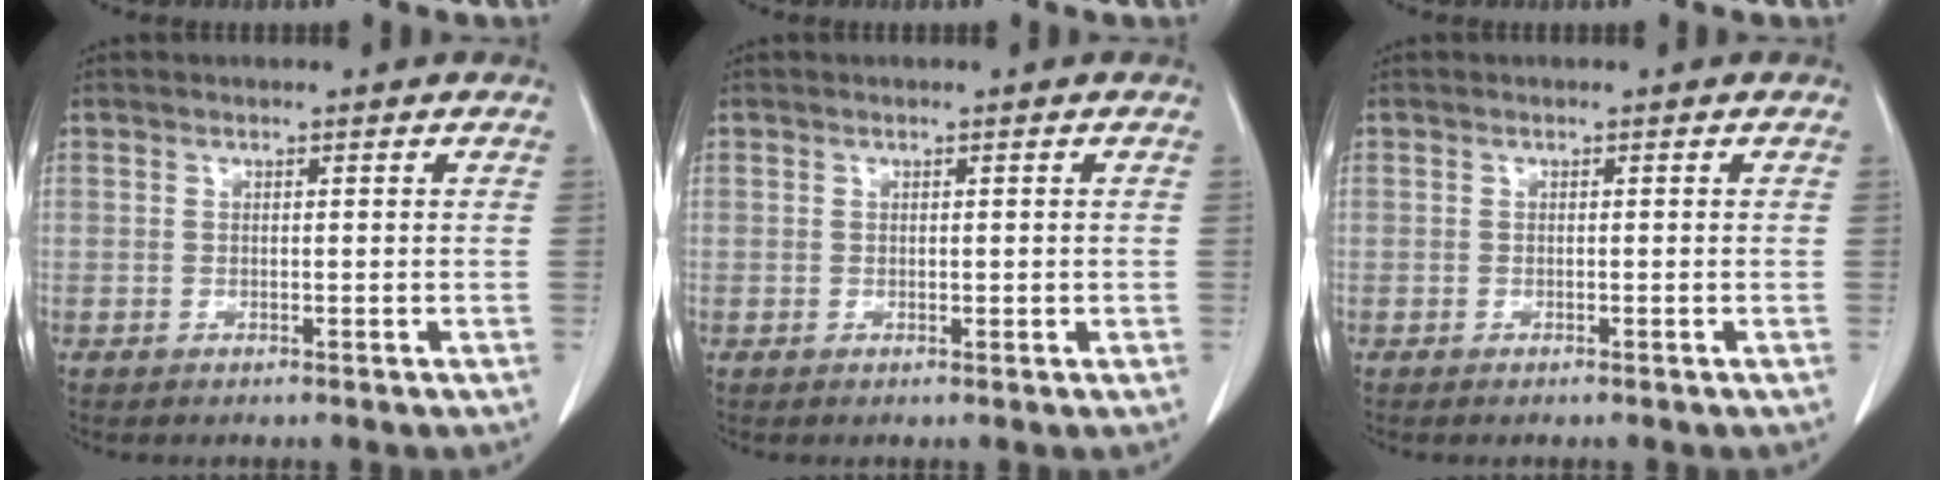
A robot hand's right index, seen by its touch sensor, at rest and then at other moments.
{"total": 0.5, "force": [0.0, 0.3, 0.4], "torque": [-0.005, 0.000, 0.003]}
{"total": 0.6, "force": [-0.5, 0.0, 0.3], "torque": [-0.008, -0.002, -0.007]}